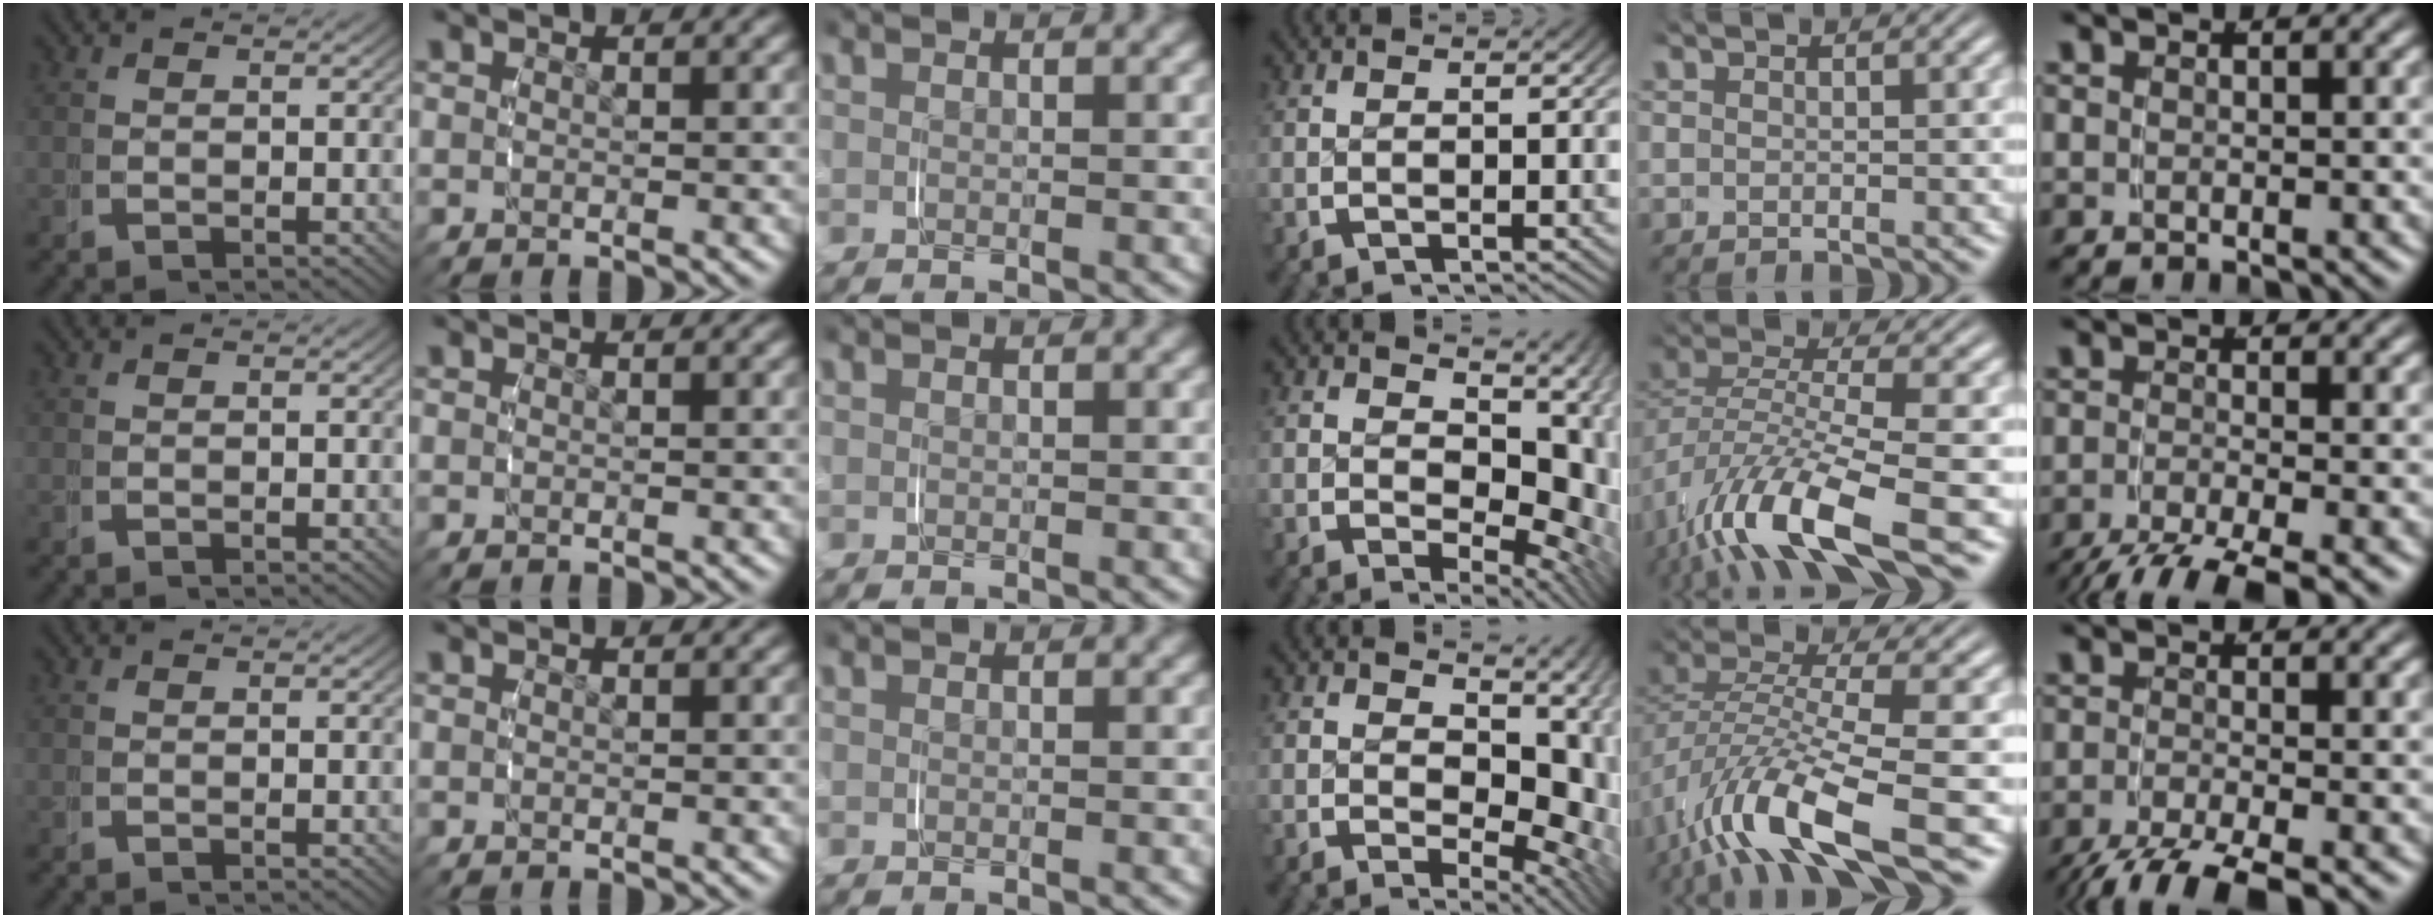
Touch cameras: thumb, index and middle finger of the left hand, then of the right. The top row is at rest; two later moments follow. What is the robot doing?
{"motion": "grasp_and_lifting", "object": "plastic wrap"}